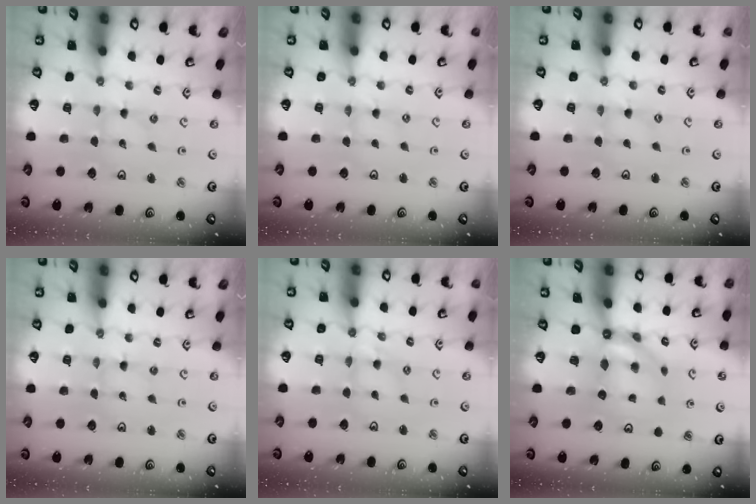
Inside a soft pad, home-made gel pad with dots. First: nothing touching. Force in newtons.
{"total": 0.6, "press": 0.6, "slide": 0.1}
{"total": 0.0}
{"total": 1.6, "press": 1.6, "slide": 0.2}
{"total": 3.5, "press": 3.5, "slide": 0.3}
{"total": 6.4, "press": 6.4, "slide": 0.6}